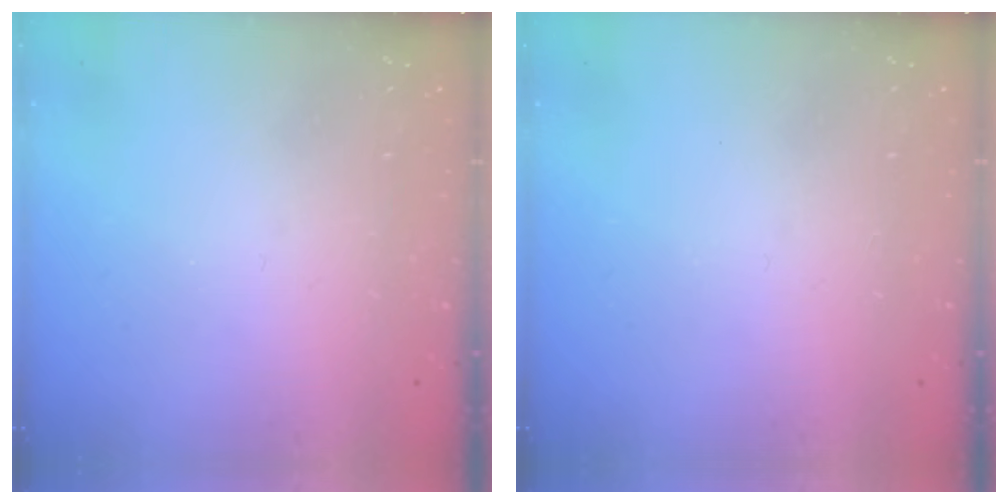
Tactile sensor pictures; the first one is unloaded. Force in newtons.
{"total": 0.0}